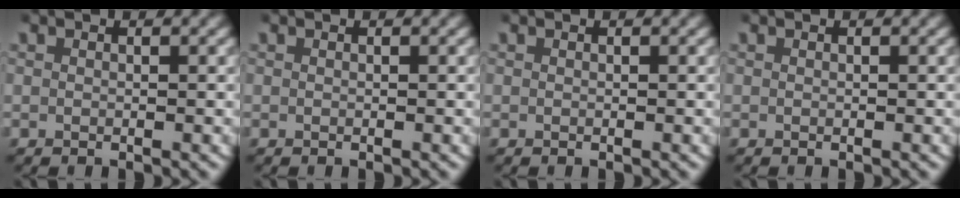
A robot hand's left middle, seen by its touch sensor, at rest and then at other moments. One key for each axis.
{"total": 0.0}
{"total": 0.0}
{"total": 0.0}